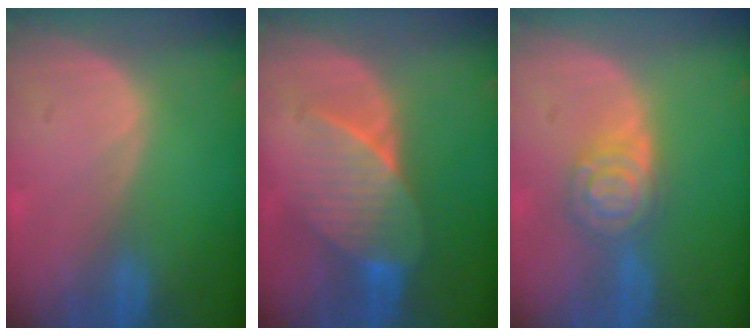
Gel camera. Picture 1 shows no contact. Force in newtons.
{"total": 7.3, "press": 6.9, "slide": 2.1}
{"total": 5.9, "press": 5.9, "slide": 0.3}